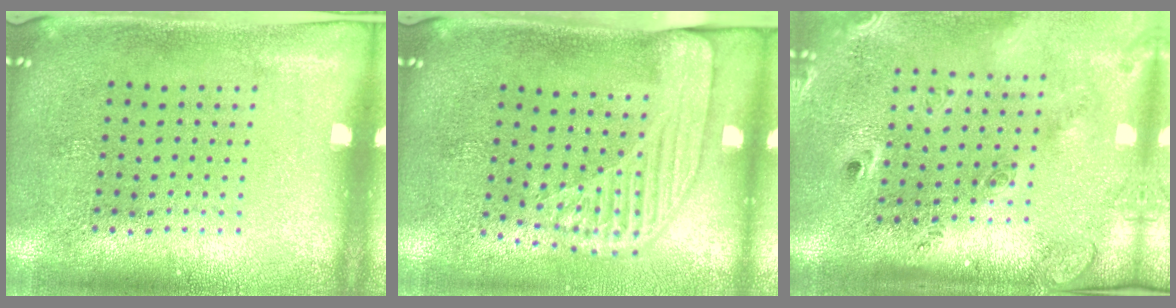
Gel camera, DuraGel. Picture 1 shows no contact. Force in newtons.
{"total": 2.2, "press": 1.8, "slide": 1.3}
{"total": 2.6, "press": 1.9, "slide": 1.8}